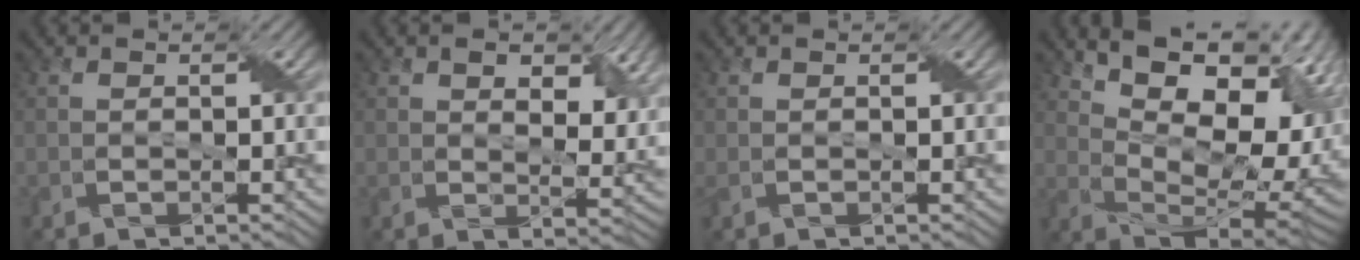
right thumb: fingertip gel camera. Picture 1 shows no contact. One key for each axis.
{"total": 6.8, "fx": 3.3, "fy": 3.6, "fz": 4.7, "tx": -0.080, "ty": -0.008, "tz": 0.052}
{"total": 0.7, "fx": 0.1, "fy": 0.3, "fz": 0.7, "tx": -0.017, "ty": 0.003, "tz": 0.002}
{"total": 16.1, "fx": 5.3, "fy": 8.2, "fz": 12.8, "tx": -0.191, "ty": 0.018, "tz": 0.091}